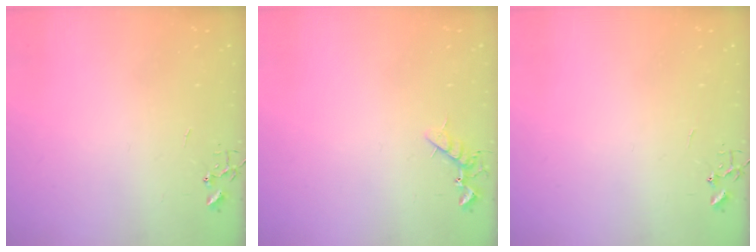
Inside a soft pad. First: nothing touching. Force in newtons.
{"total": 7.0, "press": 6.9, "slide": 1.1}
{"total": 0.0}